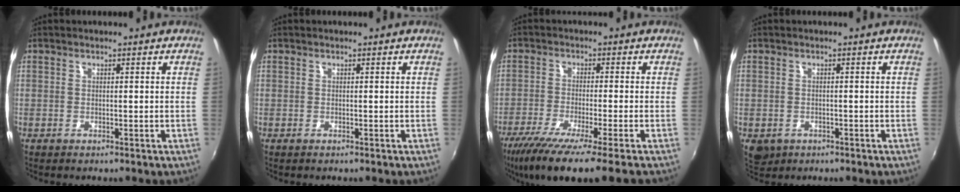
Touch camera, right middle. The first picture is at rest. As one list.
[{"total": 0.0}, {"total": 12.0, "force": [-9.0, -0.8, 7.8], "torque": [-0.163, -0.047, -0.151]}, {"total": 3.8, "force": [-1.6, 2.9, 1.8], "torque": [-0.038, -0.012, -0.019]}]